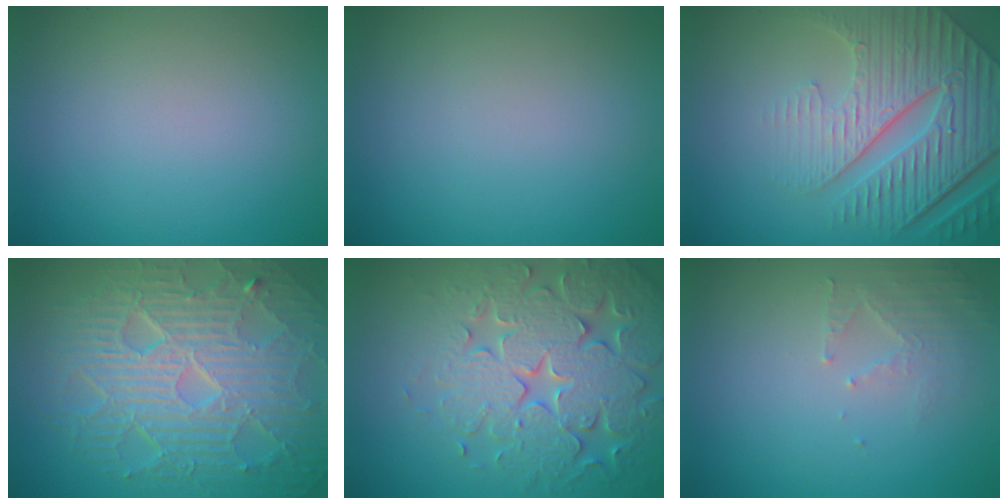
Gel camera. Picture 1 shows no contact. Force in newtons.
{"total": 0.0}
{"total": 8.4, "press": 5.9, "slide": 5.9}
{"total": 10.6, "press": 6.8, "slide": 8.1}
{"total": 7.8, "press": 7.7, "slide": 1.5}
{"total": 2.0, "press": 1.9, "slide": 0.3}